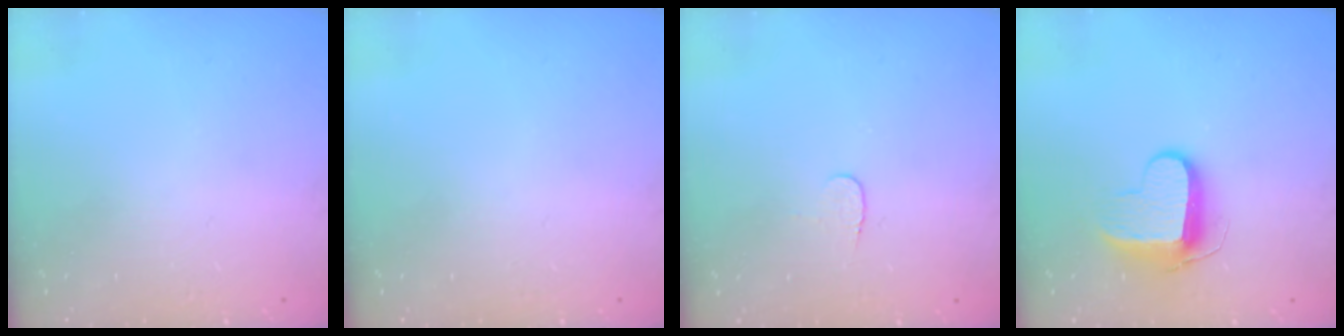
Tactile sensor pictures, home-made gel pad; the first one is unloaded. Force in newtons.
{"total": 0.0}
{"total": 3.7, "press": 3.7, "slide": 0.3}
{"total": 9.9, "press": 9.9, "slide": 0.7}